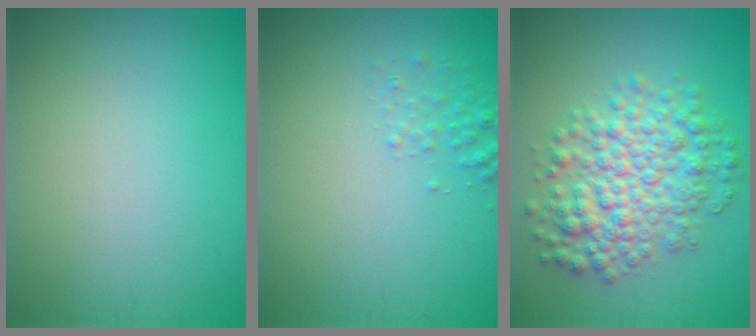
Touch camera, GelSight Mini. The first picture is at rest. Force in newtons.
{"total": 1.3, "press": 1.3, "slide": 0.1}
{"total": 6.3, "press": 6.3, "slide": 0.1}